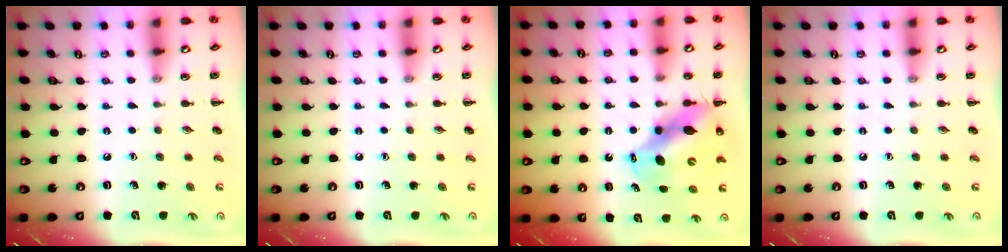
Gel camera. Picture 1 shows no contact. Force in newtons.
{"total": 0.0}
{"total": 11.9, "press": 11.6, "slide": 2.8}
{"total": 0.0}